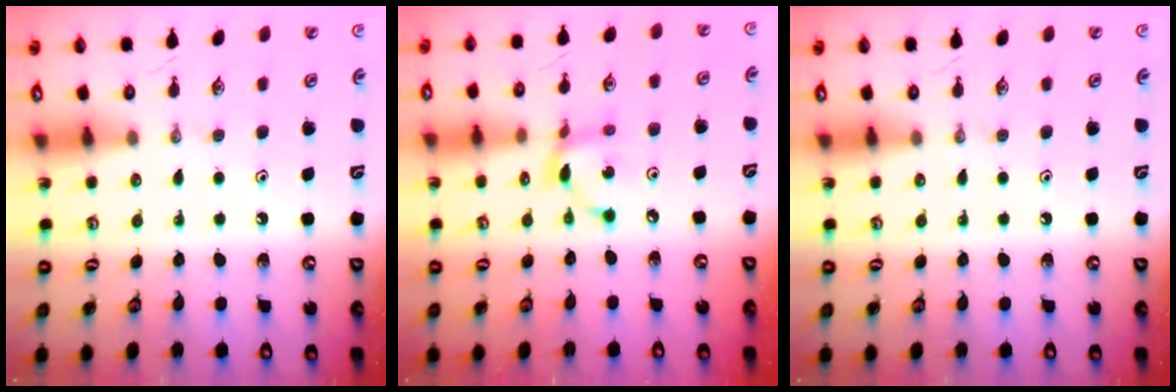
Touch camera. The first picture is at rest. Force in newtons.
{"total": 6.7, "press": 6.7, "slide": 0.2}
{"total": 0.0}